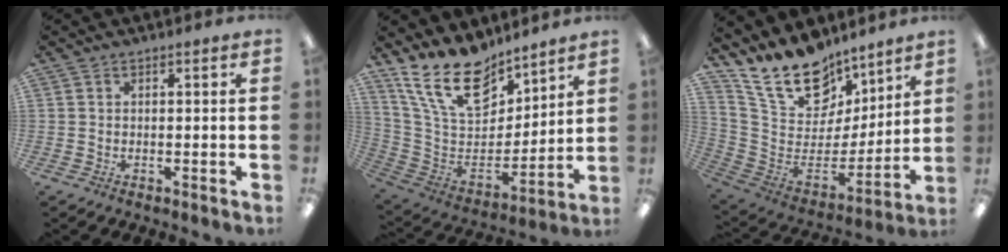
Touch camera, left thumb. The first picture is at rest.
{"total": 19.6, "force": [14.0, 9.6, 9.9], "torque": [-0.192, -0.080, 0.256]}
{"total": 19.8, "force": [14.8, 10.7, 7.6], "torque": [-0.140, -0.108, 0.272]}